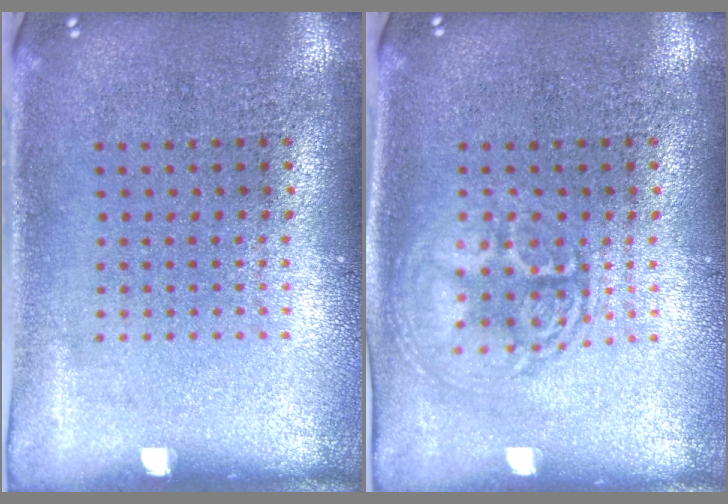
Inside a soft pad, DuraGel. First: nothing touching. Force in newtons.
{"total": 2.9, "press": 2.9, "slide": 0.4}